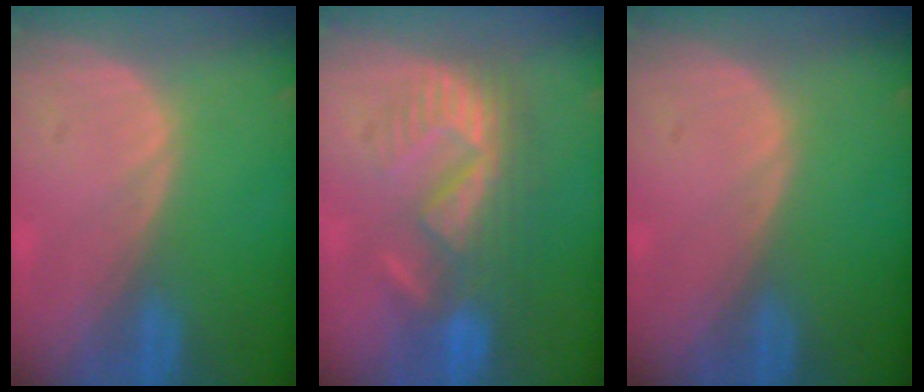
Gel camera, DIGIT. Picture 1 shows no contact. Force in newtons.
{"total": 9.0, "press": 8.4, "slide": 3.2}
{"total": 0.0}